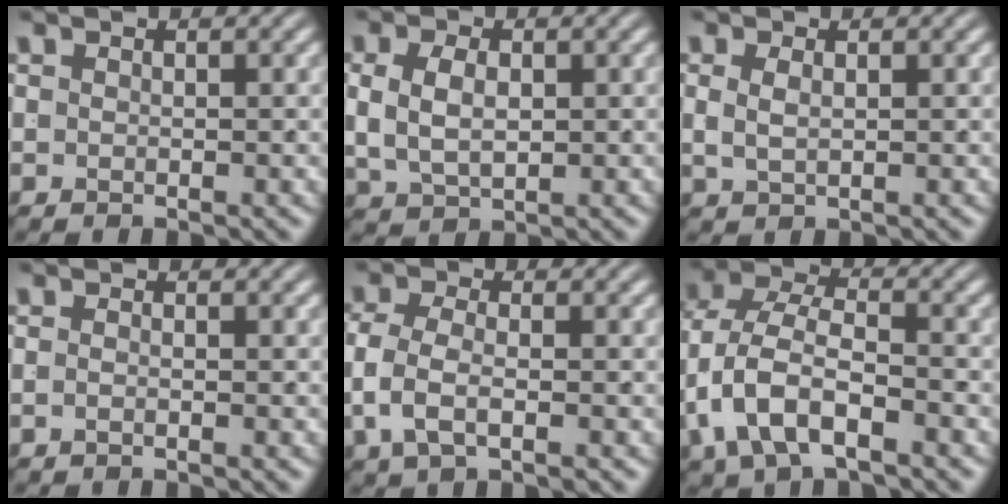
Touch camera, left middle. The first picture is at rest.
{"total": 4.8, "force": [0.4, 3.6, 3.2], "torque": [-0.063, -0.004, 0.014]}
{"total": 1.1, "force": [0.4, -0.1, 1.0], "torque": [-0.016, -0.007, 0.018]}
{"total": 0.8, "force": [-0.5, -0.4, 0.5], "torque": [-0.005, 0.001, -0.010]}
{"total": 3.6, "force": [-0.9, 1.6, 3.1], "torque": [-0.075, -0.018, -0.003]}
{"total": 7.0, "force": [-1.0, 4.9, 4.9], "torque": [-0.124, -0.027, -0.008]}